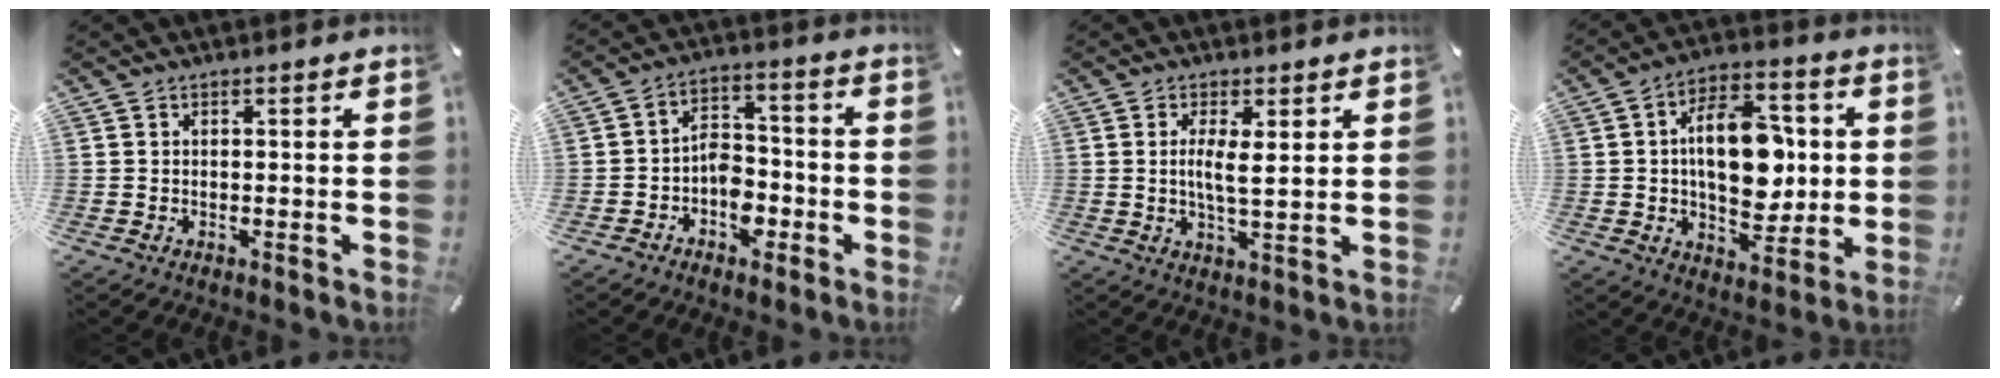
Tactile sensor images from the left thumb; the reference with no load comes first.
{"total": 7.0, "force": [-3.5, 5.0, 3.6], "torque": [-0.051, 0.019, -0.061]}
{"total": 5.3, "force": [1.1, 1.4, 4.9], "torque": [-0.091, -0.005, 0.017]}
{"total": 16.8, "force": [1.0, 10.3, 13.2], "torque": [-0.208, 0.006, 0.018]}